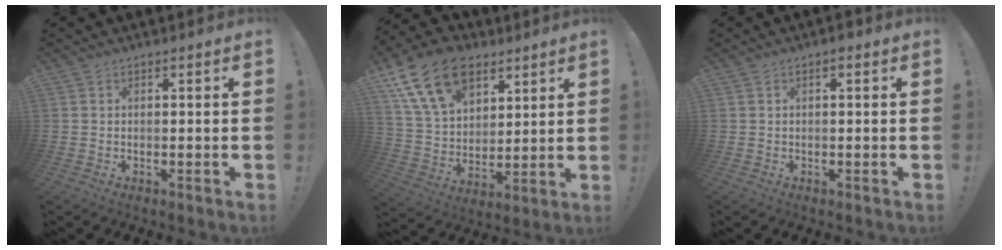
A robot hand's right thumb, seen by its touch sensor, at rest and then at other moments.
{"total": 19.4, "force": [10.1, 12.8, 10.5], "torque": [-0.194, -0.049, 0.190]}
{"total": 1.2, "force": [-0.2, 0.4, 1.1], "torque": [-0.013, 0.002, -0.006]}